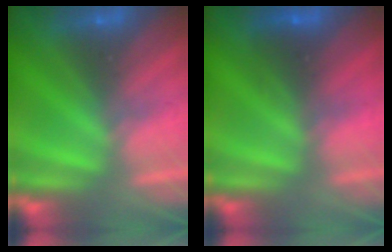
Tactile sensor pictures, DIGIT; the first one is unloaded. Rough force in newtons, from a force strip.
{"total": 2.7}